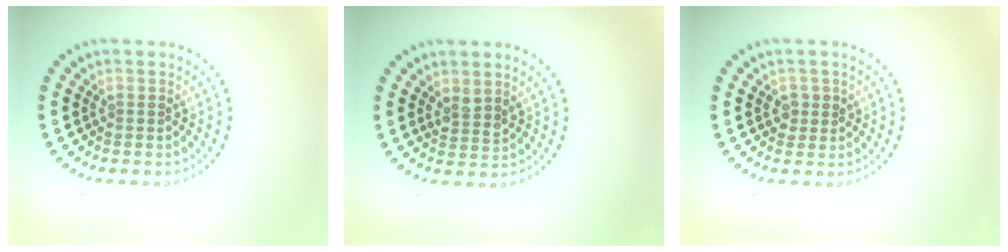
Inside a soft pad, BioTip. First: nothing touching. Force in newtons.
{"total": 1.5, "press": 1.2, "slide": 0.9}
{"total": 1.3, "press": 1.2, "slide": 0.4}